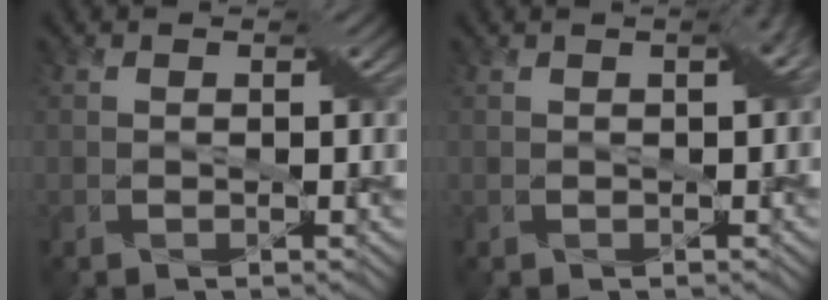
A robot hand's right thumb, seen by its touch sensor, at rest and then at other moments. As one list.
[{"total": 2.3, "force": [0.7, 0.6, 2.1], "torque": [-0.028, 0.011, 0.009]}]